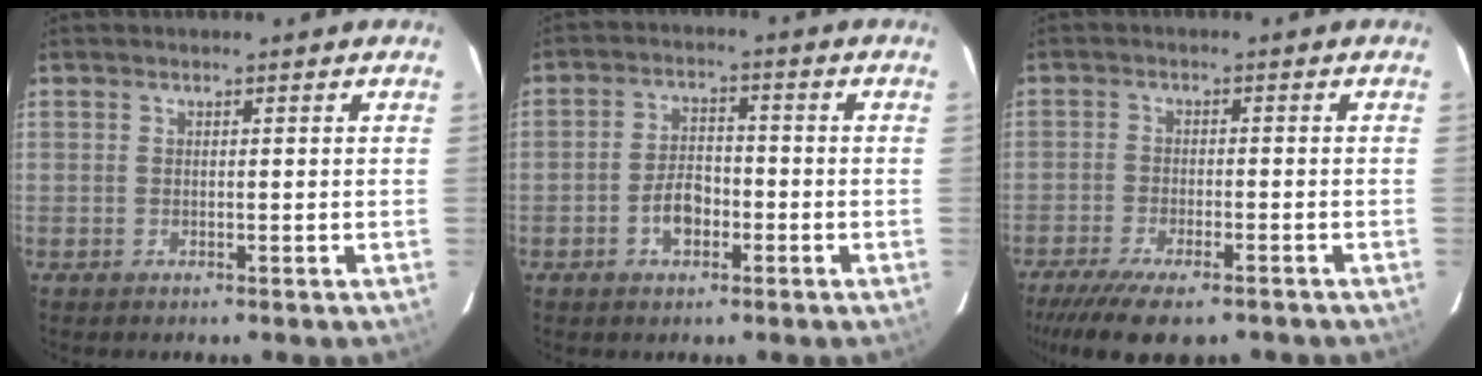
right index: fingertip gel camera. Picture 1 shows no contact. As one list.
[{"total": 5.5, "force": [-2.4, 3.2, 3.7], "torque": [-0.074, 0.011, -0.038]}, {"total": 12.1, "force": [-9.3, 3.4, 6.9], "torque": [-0.156, -0.037, -0.156]}]